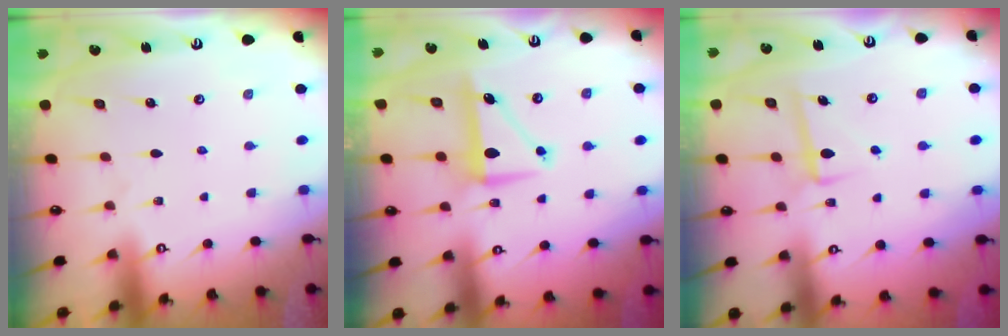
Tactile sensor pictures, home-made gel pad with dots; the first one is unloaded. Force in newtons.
{"total": 8.1, "press": 8.1, "slide": 0.3}
{"total": 6.2, "press": 6.0, "slide": 1.2}